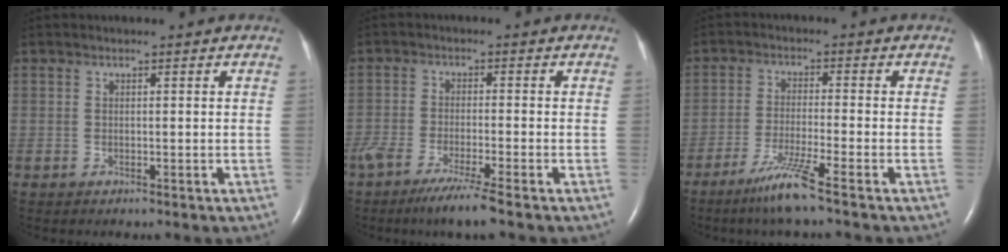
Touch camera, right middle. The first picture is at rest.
{"total": 6.9, "force": [-5.0, -0.4, 4.8], "torque": [-0.082, -0.019, -0.086]}
{"total": 6.3, "force": [-4.3, -1.1, 4.5], "torque": [-0.090, -0.022, -0.089]}